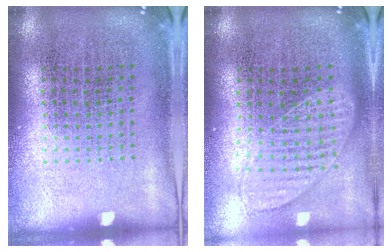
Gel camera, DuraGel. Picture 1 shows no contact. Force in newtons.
{"total": 1.0, "press": 1.0, "slide": 0.2}